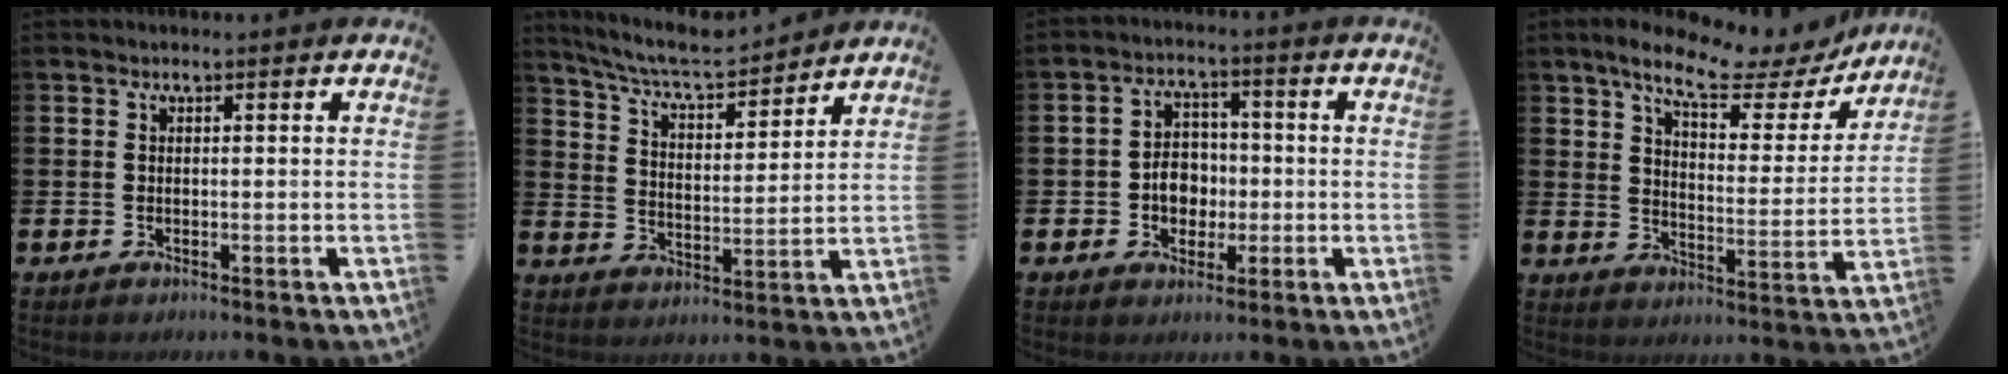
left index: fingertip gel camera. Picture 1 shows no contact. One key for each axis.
{"total": 7.3, "fx": 6.9, "fy": 0.9, "fz": 2.2, "tx": -0.074, "ty": -0.045, "tz": 0.119}
{"total": 4.8, "fx": -0.9, "fy": 4.0, "fz": 2.6, "tx": -0.039, "ty": 0.005, "tz": -0.024}
{"total": 9.7, "fx": 8.3, "fy": 2.8, "fz": 4.3, "tx": -0.097, "ty": -0.048, "tz": 0.139}